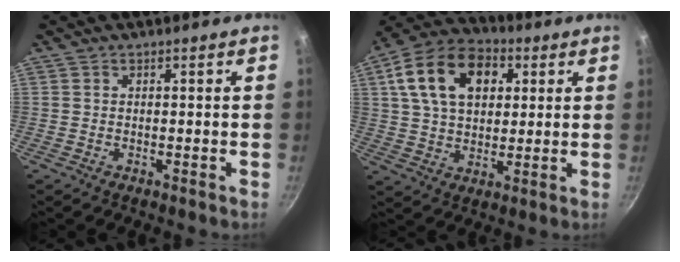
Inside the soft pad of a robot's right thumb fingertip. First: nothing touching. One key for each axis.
{"total": 17.1, "fx": 5.3, "fy": 11.4, "fz": 11.5, "tx": -0.180, "ty": 0.011, "tz": 0.079}